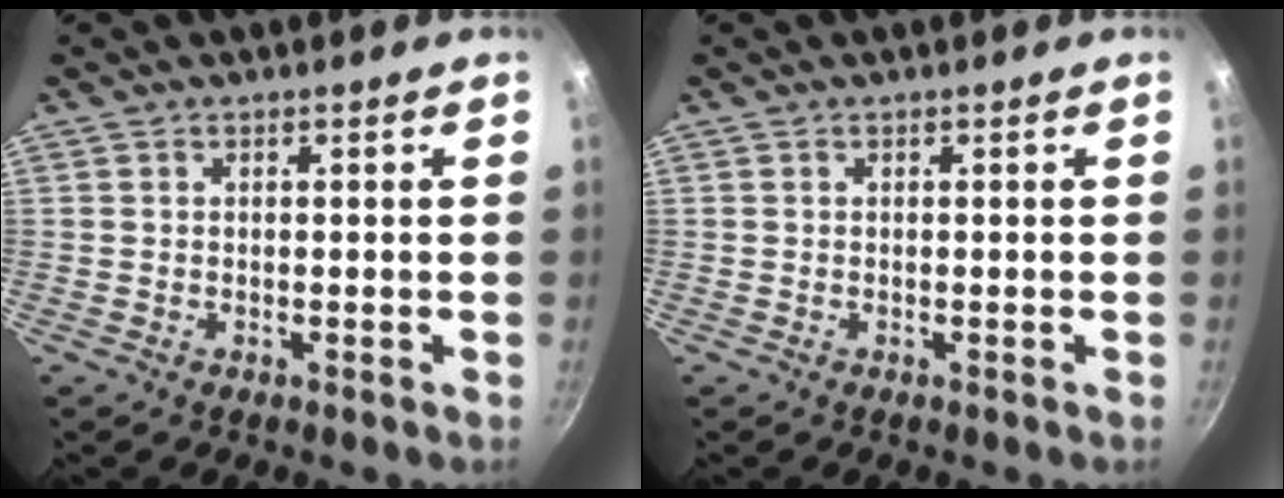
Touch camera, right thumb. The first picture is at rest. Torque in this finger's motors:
{"motor_torque": [-0.25, 0.25, 0.00, 0.00, 0.00]}